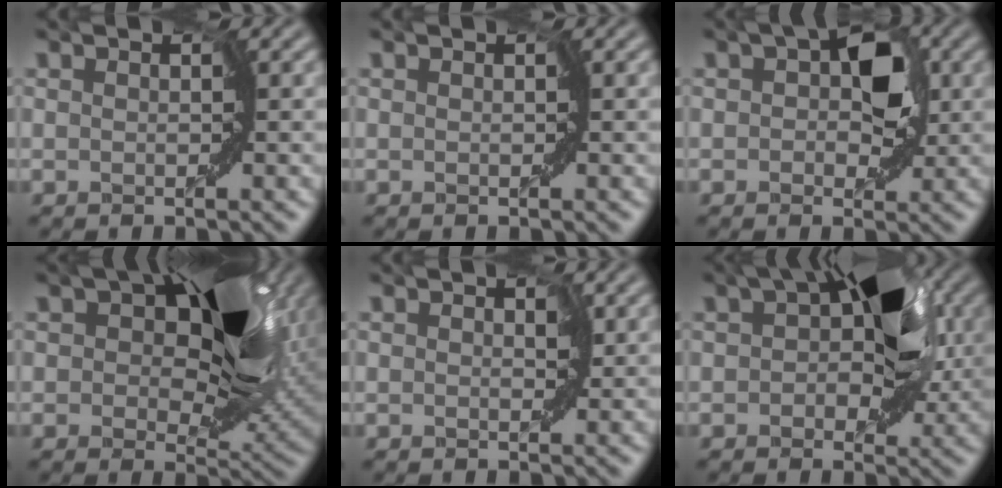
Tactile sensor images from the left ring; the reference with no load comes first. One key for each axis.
{"total": 0.0}
{"total": 3.8, "fx": 0.7, "fy": 2.2, "fz": 3.0, "tx": -0.040, "ty": 0.006, "tz": 0.008}
{"total": 13.2, "fx": 5.1, "fy": 6.5, "fz": 10.3, "tx": -0.137, "ty": 0.017, "tz": 0.067}
{"total": 1.0, "fx": 0.5, "fy": 0.6, "fz": 0.6, "tx": -0.004, "ty": 0.003, "tz": 0.002}
{"total": 6.7, "fx": 1.5, "fy": 3.7, "fz": 5.5, "tx": -0.062, "ty": 0.016, "tz": 0.013}